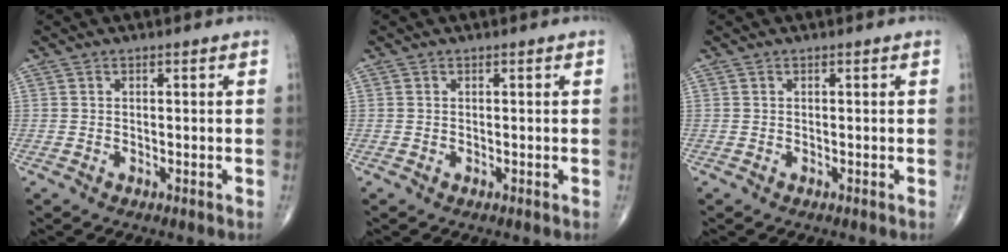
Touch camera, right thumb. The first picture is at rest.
{"total": 0.0}
{"total": 0.0}